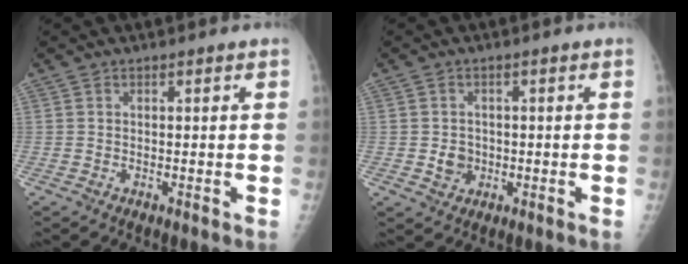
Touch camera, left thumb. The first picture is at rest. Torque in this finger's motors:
{"motor_torque": [-0.10, 0.11, -0.08, -0.03, 0.01]}